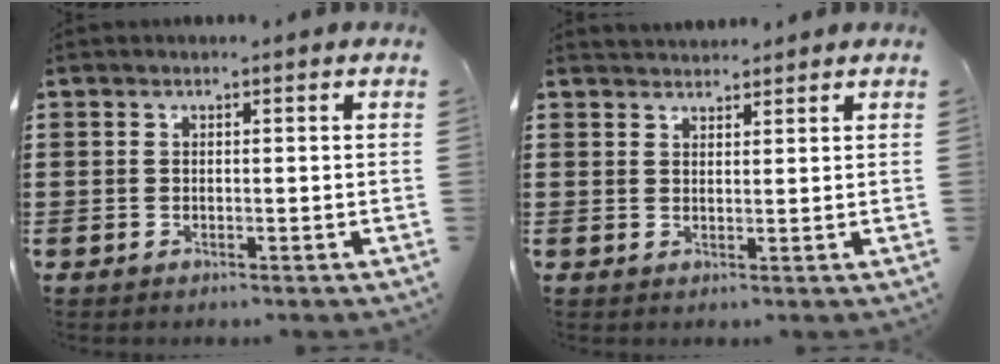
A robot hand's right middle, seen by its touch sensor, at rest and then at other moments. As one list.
[{"total": 1.8, "force": [1.7, 0.4, -0.3], "torque": [-0.001, 0.002, 0.035]}]